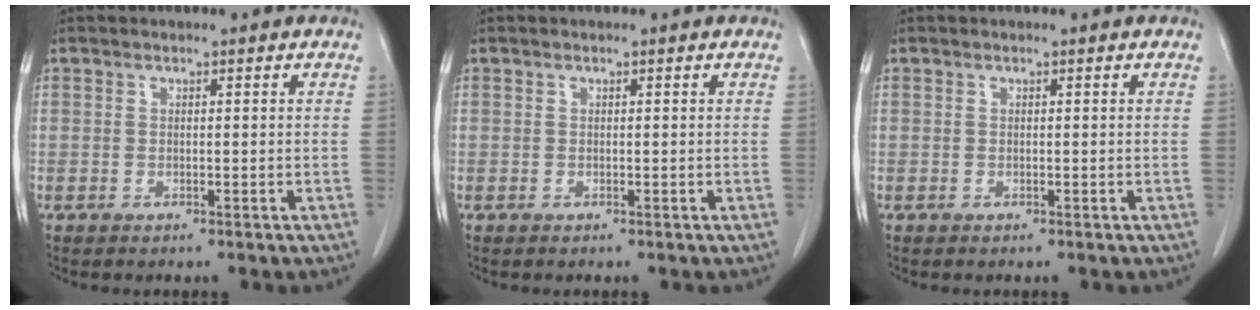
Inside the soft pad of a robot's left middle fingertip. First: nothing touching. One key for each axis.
{"total": 0.0}
{"total": 0.0}